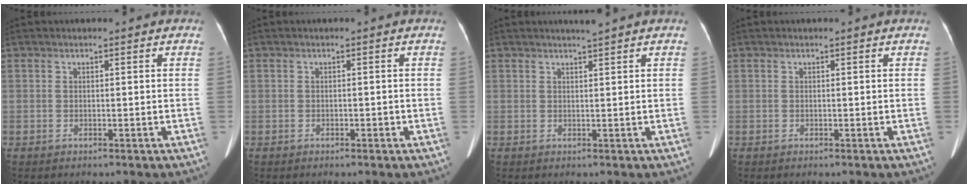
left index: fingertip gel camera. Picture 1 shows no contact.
{"total": 0.5, "force": [-0.3, 0.3, 0.3], "torque": [-0.005, 0.002, -0.006]}
{"total": 1.5, "force": [1.2, -0.5, 0.6], "torque": [-0.011, -0.003, 0.024]}
{"total": 0.0}